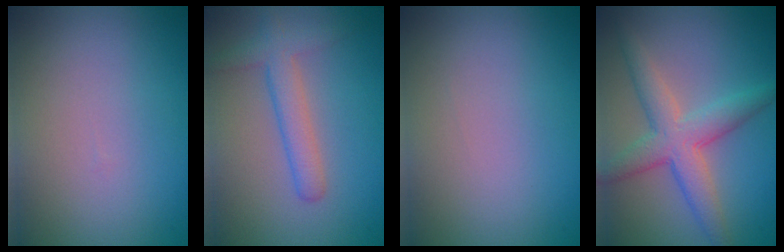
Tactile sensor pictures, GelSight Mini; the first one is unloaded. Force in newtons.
{"total": 2.9, "press": 2.9, "slide": 0.2}
{"total": 0.0}
{"total": 4.9, "press": 4.9, "slide": 0.1}